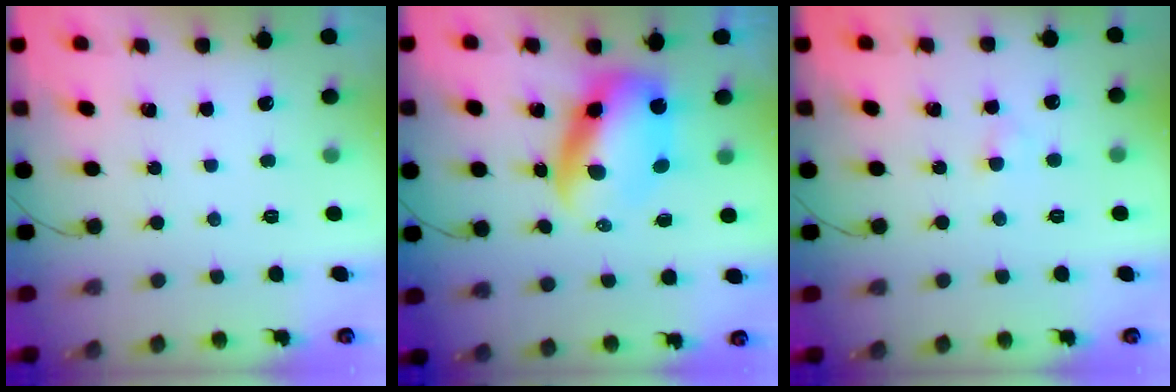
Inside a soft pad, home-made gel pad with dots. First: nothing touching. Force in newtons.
{"total": 8.8, "press": 8.5, "slide": 2.0}
{"total": 2.4, "press": 2.2, "slide": 1.0}